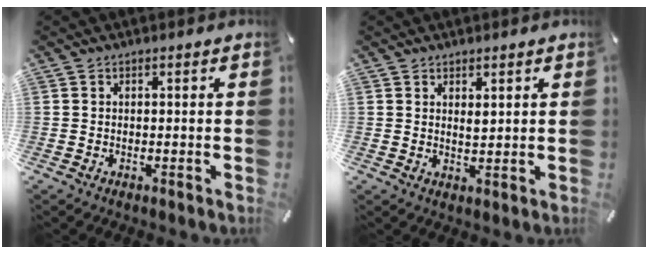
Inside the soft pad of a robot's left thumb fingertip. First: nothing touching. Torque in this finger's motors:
{"motor_torque": [0.11, -0.23, 0.09, 0.02, 0.00]}